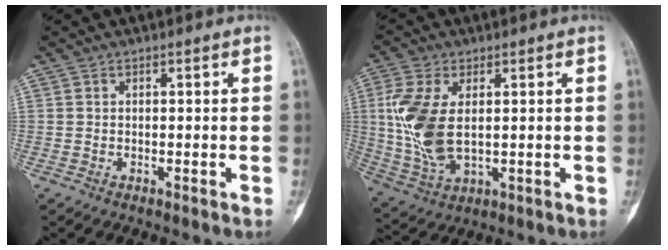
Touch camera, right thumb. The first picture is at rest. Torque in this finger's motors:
{"motor_torque": [-0.66, 1.45, 0.27, 0.01, 0.53]}